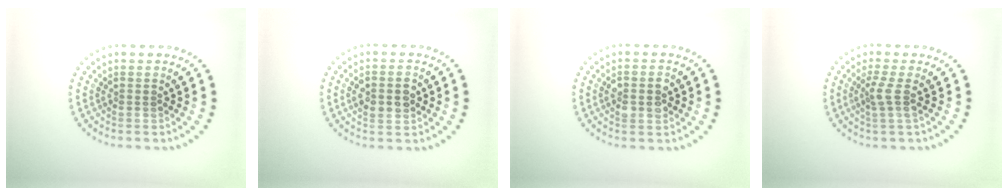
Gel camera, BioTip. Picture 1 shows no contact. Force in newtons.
{"total": 2.9, "press": 2.9, "slide": 0.1}
{"total": 2.7, "press": 2.7, "slide": 0.2}
{"total": 1.9, "press": 1.4, "slide": 1.3}